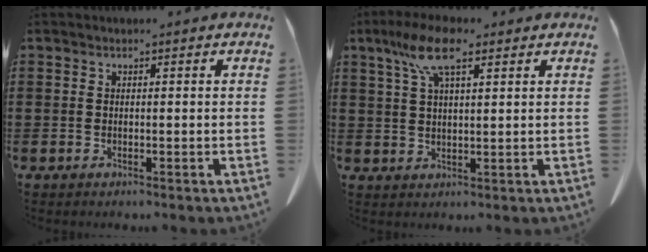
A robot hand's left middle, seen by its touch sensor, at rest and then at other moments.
{"total": 7.7, "force": [4.4, 2.0, 6.0], "torque": [-0.127, 0.009, 0.078]}